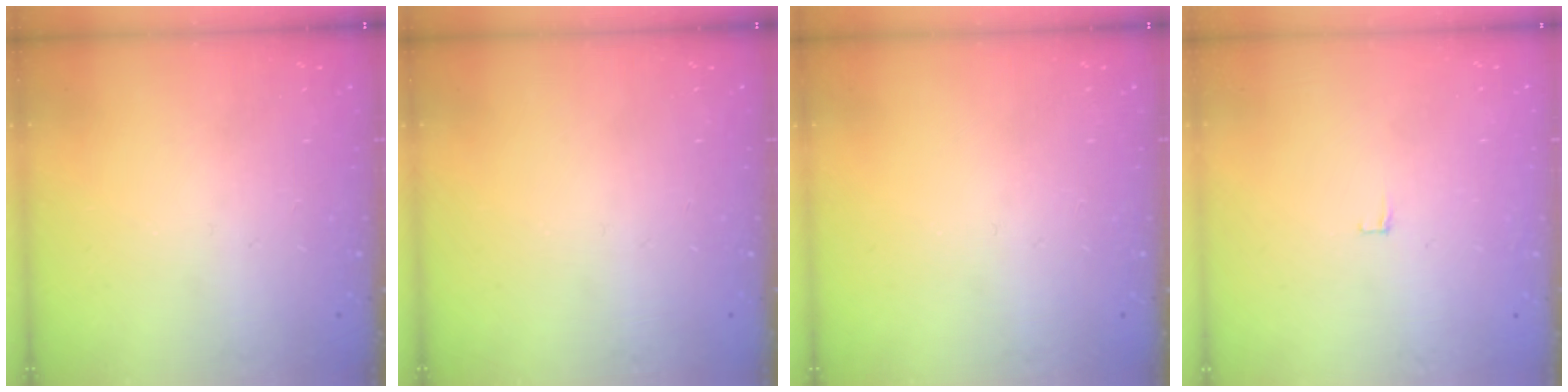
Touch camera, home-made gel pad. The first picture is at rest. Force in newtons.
{"total": 0.0}
{"total": 0.0}
{"total": 3.8, "press": 3.8, "slide": 0.3}